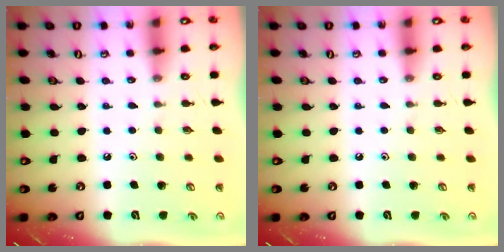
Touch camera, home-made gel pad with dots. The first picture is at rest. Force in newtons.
{"total": 0.0}